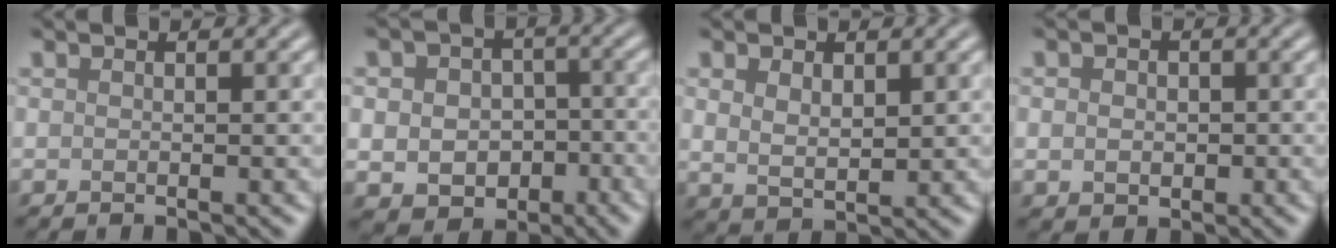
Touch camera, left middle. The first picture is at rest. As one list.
[{"total": 6.3, "force": [-1.1, 5.1, 3.7], "torque": [-0.048, -0.008, -0.023]}, {"total": 2.8, "force": [1.1, 1.7, 1.9], "torque": [-0.041, -0.006, 0.026]}, {"total": 2.1, "force": [0.0, 1.8, 1.1], "torque": [-0.011, 0.001, -0.004]}]